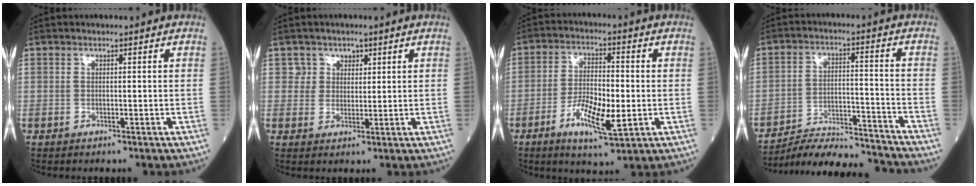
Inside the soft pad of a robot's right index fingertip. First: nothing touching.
{"total": 3.0, "force": [1.4, 2.6, -0.3], "torque": [0.023, 0.002, 0.016]}
{"total": 9.2, "force": [-2.7, 2.3, 8.5], "torque": [-0.156, -0.006, -0.047]}
{"total": 13.4, "force": [-13.2, 0.0, 2.5], "torque": [-0.040, 0.011, -0.214]}